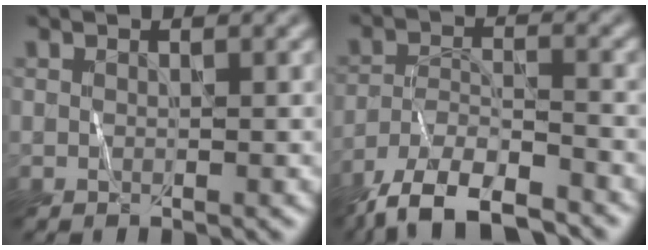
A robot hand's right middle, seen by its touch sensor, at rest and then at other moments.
{"total": 7.6, "force": [-6.6, 1.6, 3.4], "torque": [-0.062, -0.005, -0.122]}